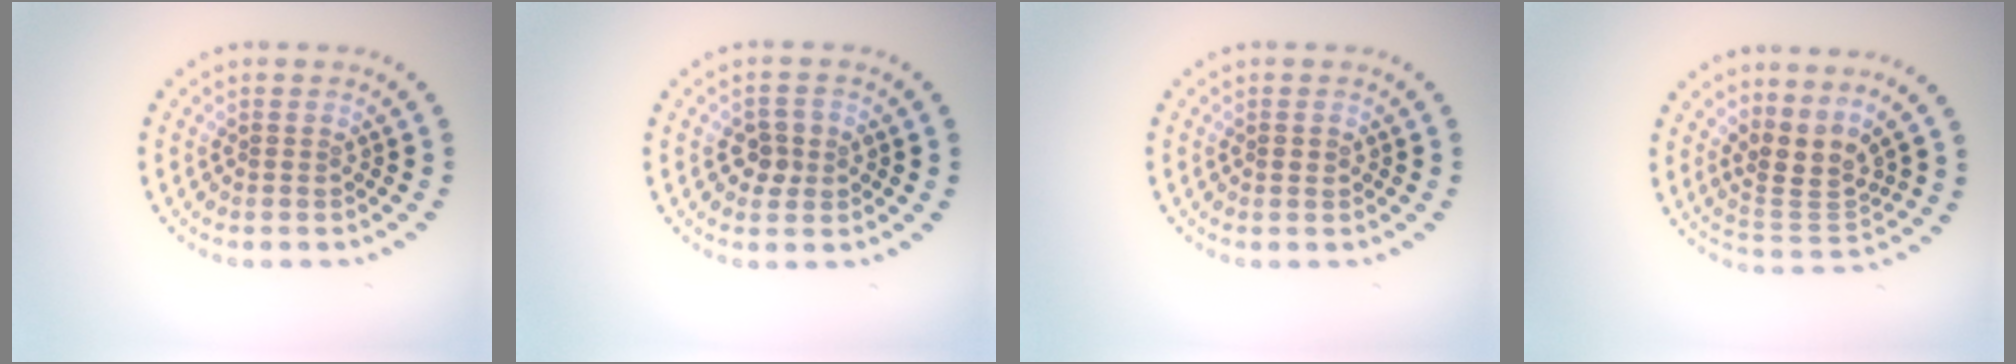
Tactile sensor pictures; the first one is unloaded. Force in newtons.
{"total": 2.0, "press": 2.0, "slide": 0.4}
{"total": 0.9, "press": 0.9, "slide": 0.1}
{"total": 3.4, "press": 2.4, "slide": 2.4}